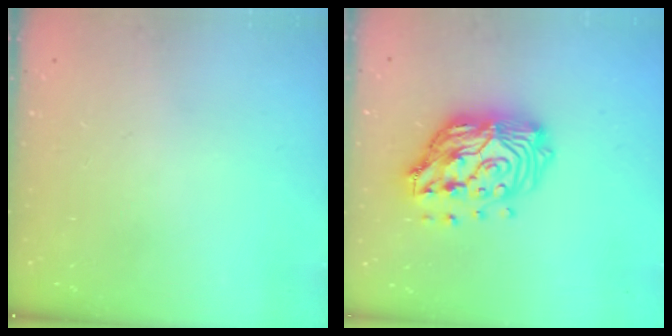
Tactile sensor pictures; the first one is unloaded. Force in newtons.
{"total": 19.1, "press": 19.0, "slide": 1.5}